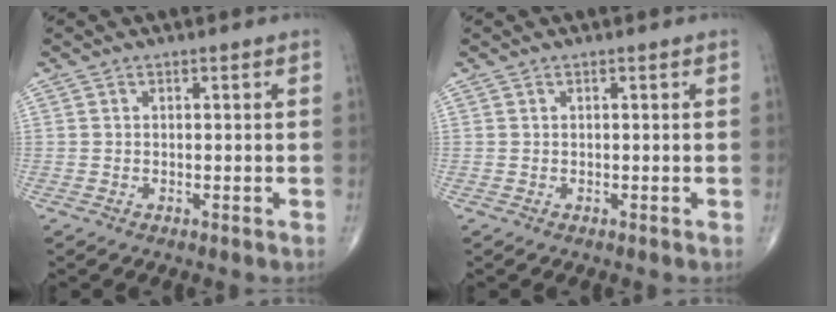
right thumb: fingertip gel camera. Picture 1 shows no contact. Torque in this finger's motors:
{"motor_torque": [0.01, 0.01, 0.00, 0.00, 0.00]}